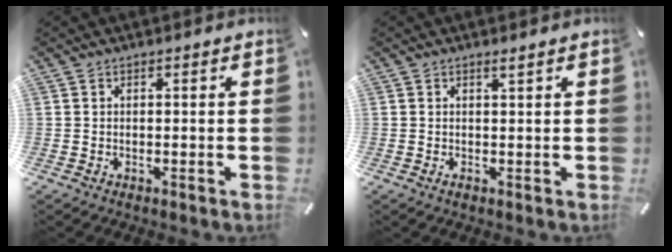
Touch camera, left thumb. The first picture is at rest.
{"total": 1.2, "force": [0.5, 0.1, 1.1], "torque": [-0.022, -0.004, 0.010]}